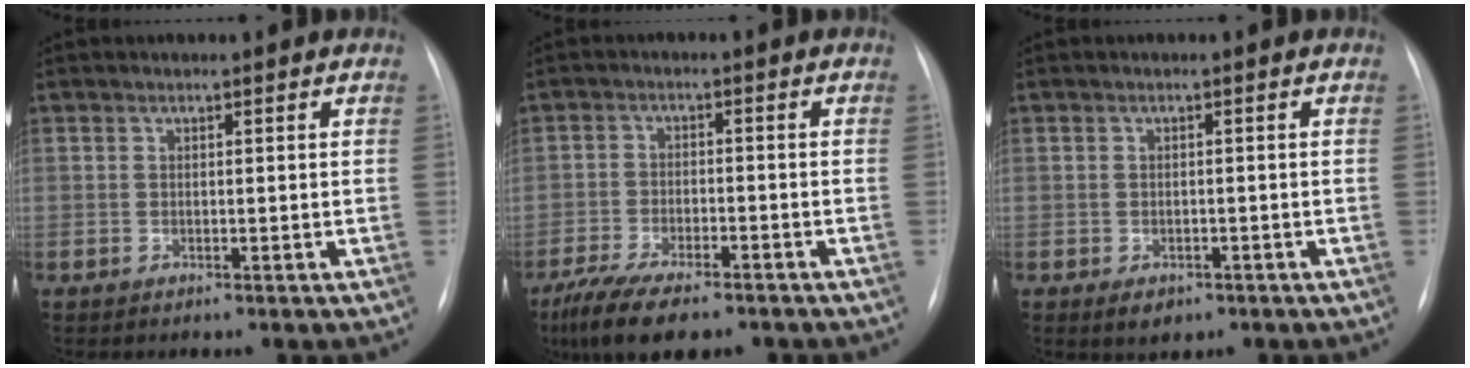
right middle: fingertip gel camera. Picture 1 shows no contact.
{"total": 11.2, "force": [-8.3, 3.4, 6.7], "torque": [-0.113, -0.020, -0.132]}
{"total": 2.8, "force": [-1.5, 1.9, 1.5], "torque": [-0.017, 0.000, -0.010]}